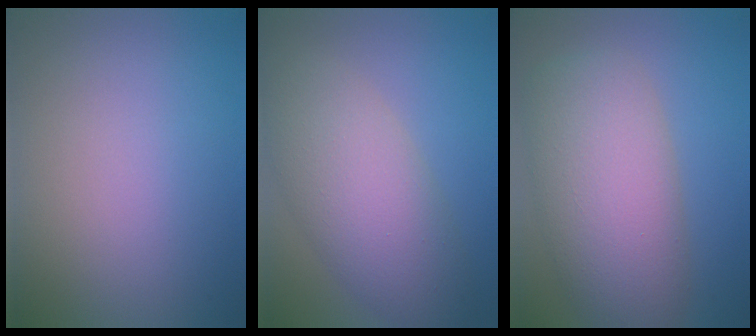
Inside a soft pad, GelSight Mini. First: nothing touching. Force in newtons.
{"total": 7.5, "press": 7.5, "slide": 0.2}
{"total": 8.9, "press": 8.8, "slide": 0.7}